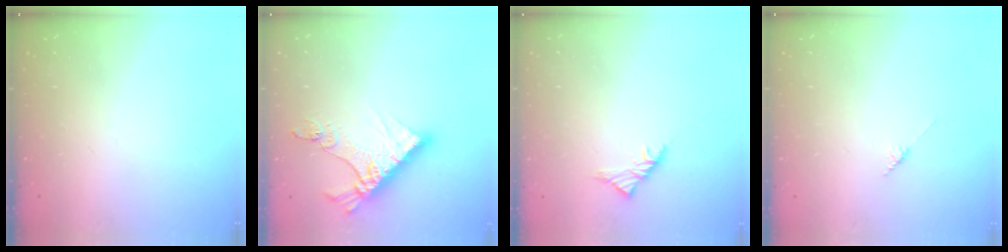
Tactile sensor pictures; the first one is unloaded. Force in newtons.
{"total": 12.6, "press": 12.6, "slide": 1.1}
{"total": 3.5, "press": 3.4, "slide": 1.1}
{"total": 2.8, "press": 2.8, "slide": 0.4}